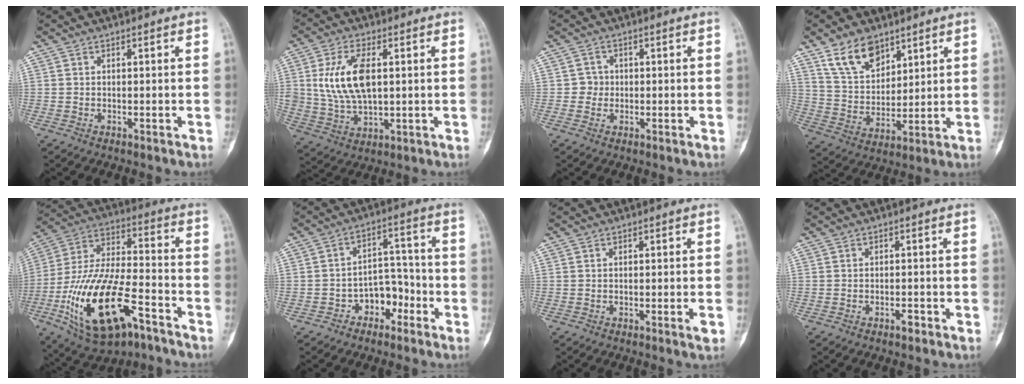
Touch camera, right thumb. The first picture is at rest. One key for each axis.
{"total": 12.8, "fx": 2.2, "fy": 6.9, "fz": 10.6, "tx": -0.201, "ty": -0.004, "tz": 0.047}
{"total": 2.3, "fx": -0.1, "fy": 2.3, "fz": 0.3, "tx": 0.013, "ty": 0.008, "tz": -0.008}
{"total": 10.9, "fx": 7.3, "fy": 6.2, "fz": 5.2, "tx": -0.074, "ty": -0.038, "tz": 0.146}
{"total": 24.1, "fx": -10.7, "fy": 10.5, "fz": 18.9, "tx": -0.382, "ty": 0.050, "tz": -0.177}
{"total": 7.6, "fx": -3.7, "fy": 5.3, "fz": 4.0, "tx": -0.027, "ty": 0.051, "tz": -0.064}
{"total": 1.6, "fx": -0.6, "fy": 0.2, "fz": 1.5, "tx": -0.027, "ty": -0.004, "tz": -0.010}
{"total": 1.7, "fx": -1.1, "fy": 0.7, "fz": 1.1, "tx": -0.019, "ty": 0.006, "tz": -0.018}